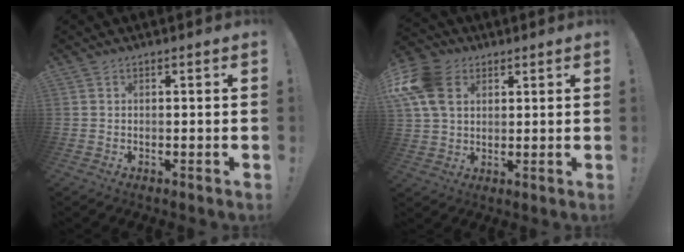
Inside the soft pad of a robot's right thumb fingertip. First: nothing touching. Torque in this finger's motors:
{"motor_torque": [1.21, 1.30, 0.98, 0.14, 0.22]}